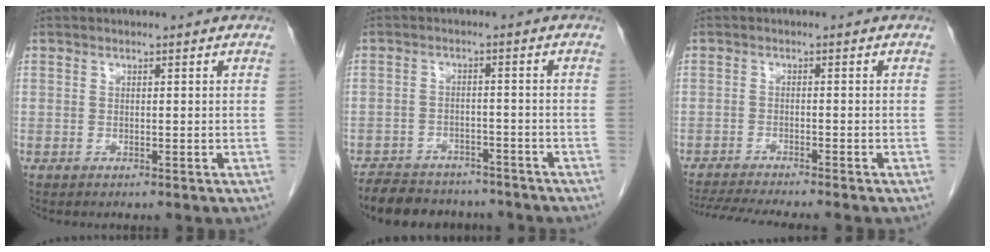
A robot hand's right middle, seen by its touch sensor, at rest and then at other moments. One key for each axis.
{"total": 11.8, "fx": -10.2, "fy": 4.8, "fz": 3.6, "tx": -0.062, "ty": 0.007, "tz": -0.139}
{"total": 9.5, "fx": -8.5, "fy": -0.4, "fz": 4.2, "tx": -0.060, "ty": -0.015, "tz": -0.136}